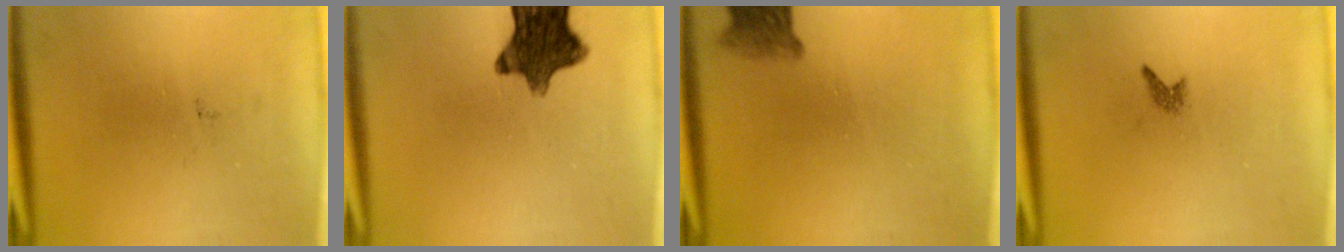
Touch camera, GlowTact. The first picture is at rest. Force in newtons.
{"total": 10.6}
{"total": 3.9}
{"total": 0.7}